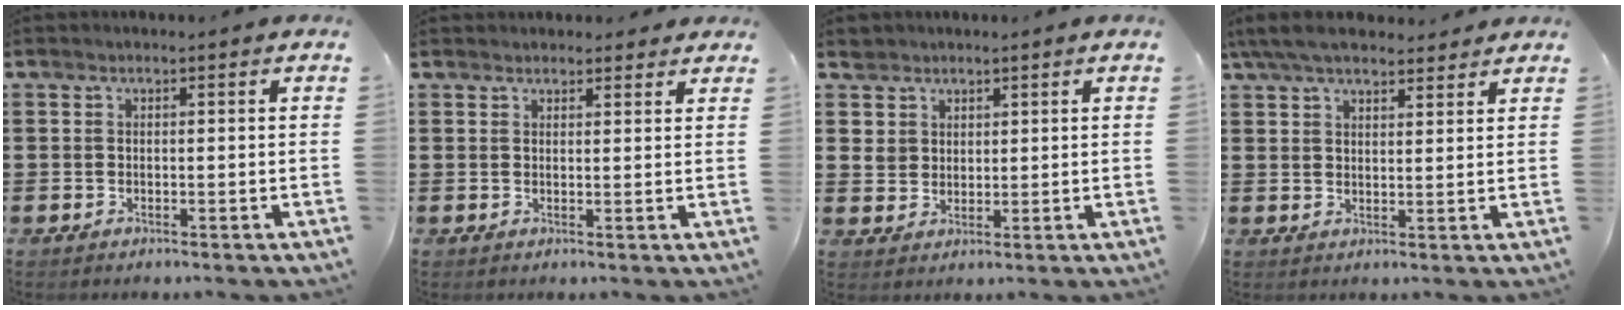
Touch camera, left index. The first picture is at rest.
{"total": 1.9, "force": [1.8, 0.5, 0.1], "torque": [-0.007, 0.003, 0.035]}
{"total": 4.1, "force": [2.6, 3.2, 0.2], "torque": [-0.013, 0.008, 0.047]}
{"total": 6.0, "force": [5.2, 1.5, 2.6], "torque": [-0.065, -0.005, 0.098]}